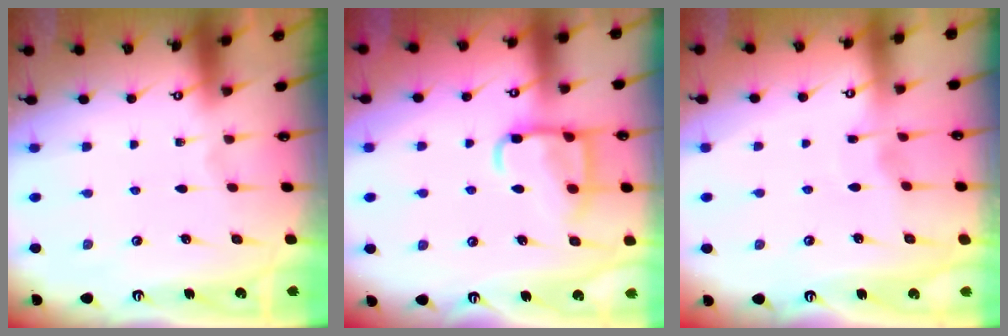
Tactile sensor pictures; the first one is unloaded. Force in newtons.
{"total": 12.3, "press": 12.2, "slide": 1.3}
{"total": 3.5, "press": 3.5, "slide": 0.5}